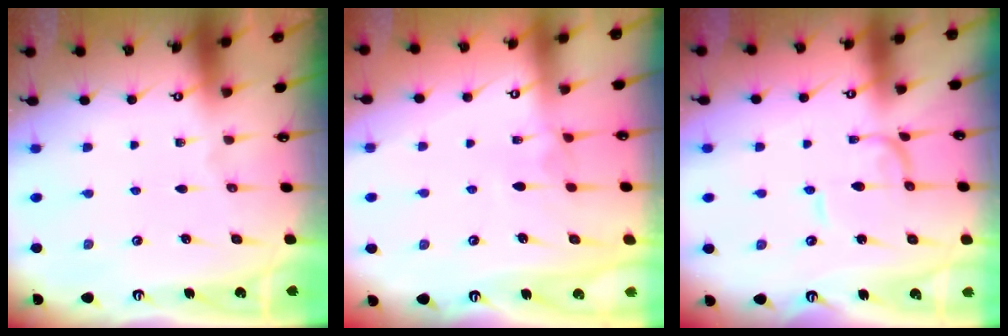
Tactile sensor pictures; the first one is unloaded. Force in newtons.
{"total": 1.2, "press": 1.1, "slide": 0.5}
{"total": 1.0, "press": 1.0, "slide": 0.1}